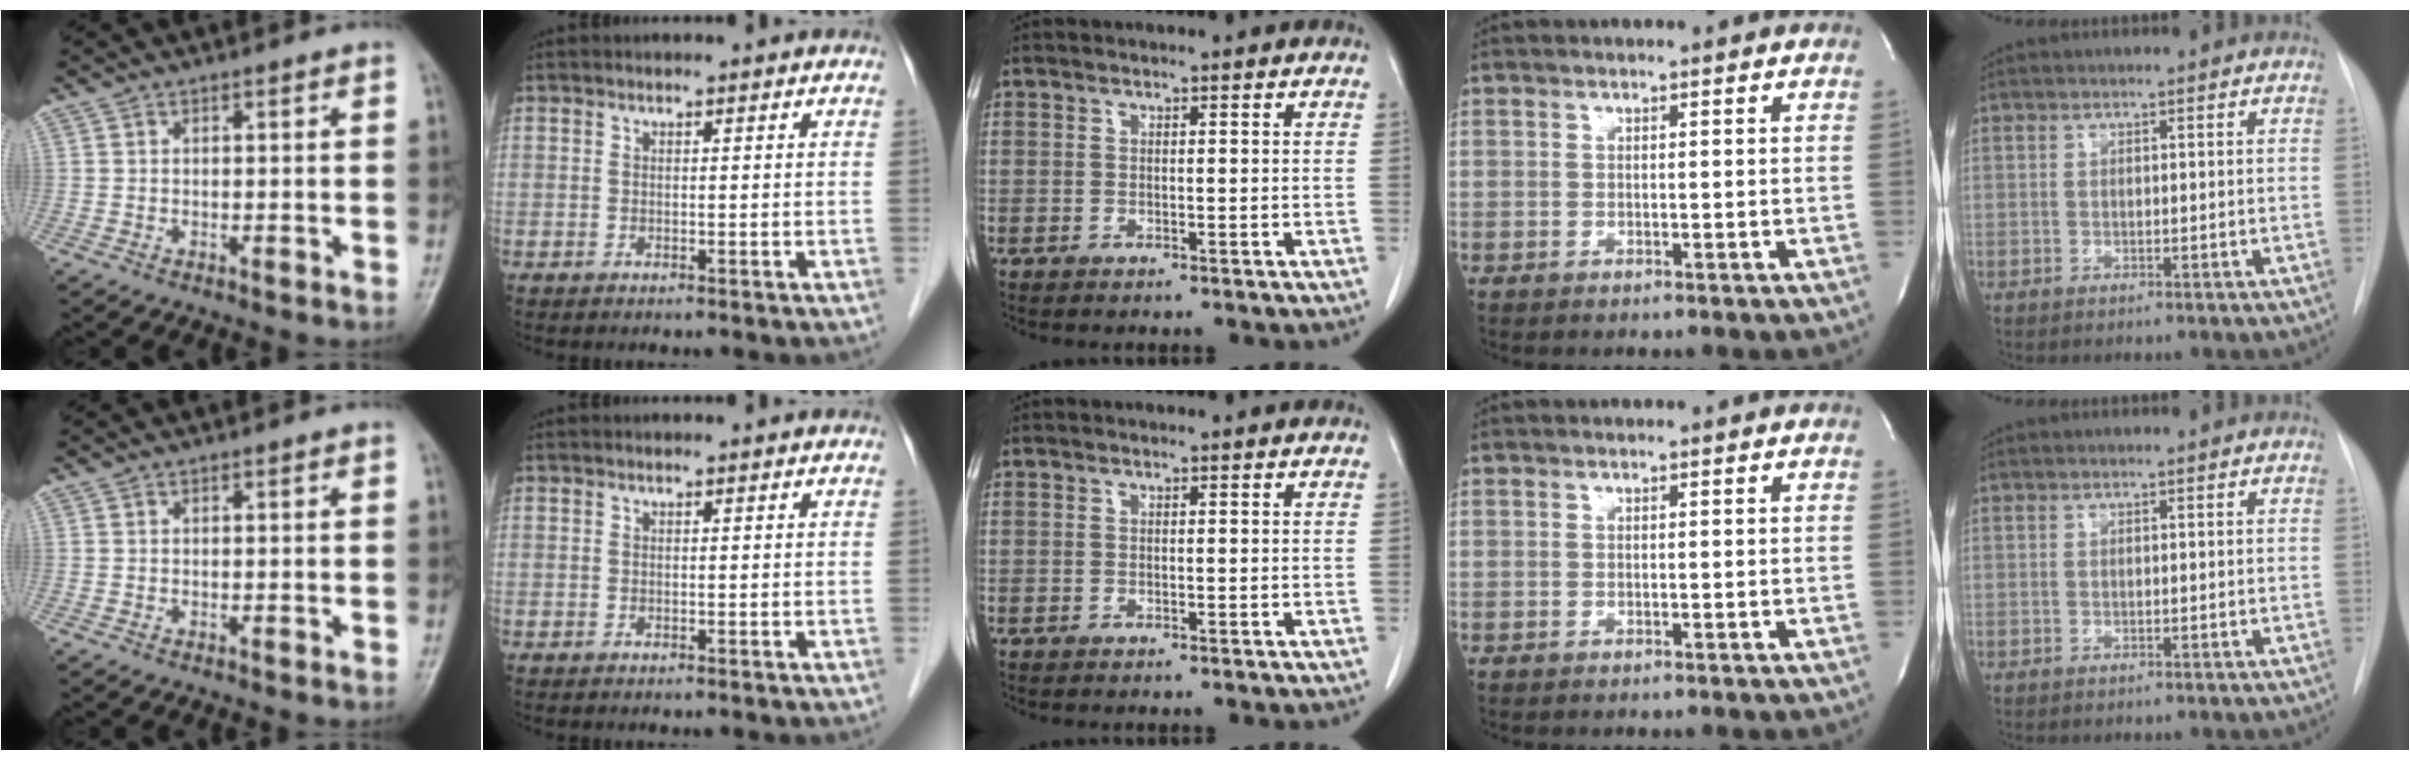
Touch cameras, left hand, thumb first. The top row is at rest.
{}